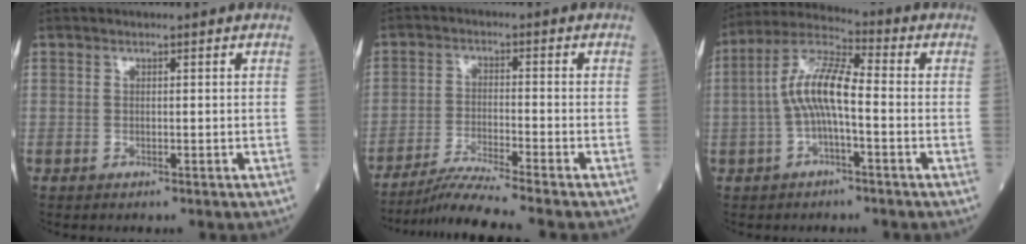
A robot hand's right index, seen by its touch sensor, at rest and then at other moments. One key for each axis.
{"total": 7.9, "fx": -7.0, "fy": -2.2, "fz": 3.0, "tx": -0.052, "ty": -0.029, "tz": -0.124}
{"total": 9.1, "fx": -1.2, "fy": 2.1, "fz": 8.8, "tx": -0.182, "ty": 0.022, "tz": -0.027}